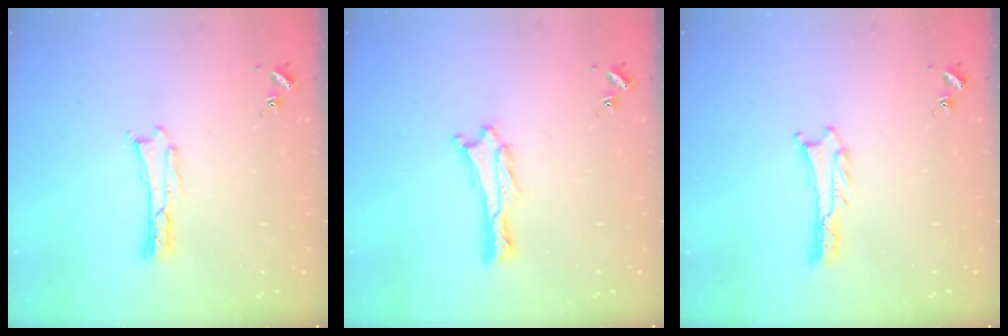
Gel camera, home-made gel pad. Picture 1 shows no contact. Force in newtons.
{"total": 0.0}
{"total": 0.6, "press": 0.6, "slide": 0.1}